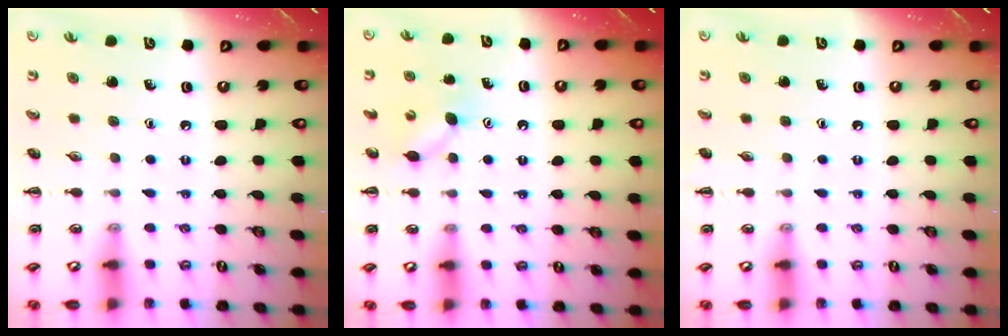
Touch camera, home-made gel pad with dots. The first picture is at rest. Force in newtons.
{"total": 4.7, "press": 4.5, "slide": 1.4}
{"total": 0.0}